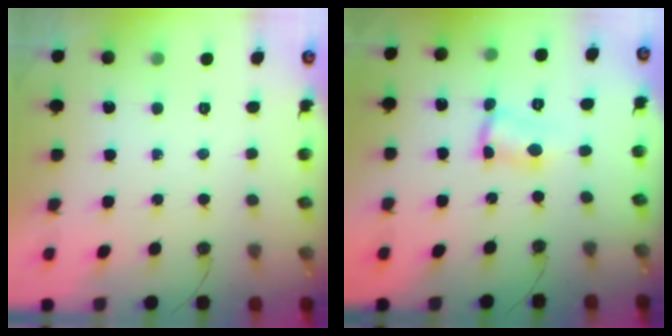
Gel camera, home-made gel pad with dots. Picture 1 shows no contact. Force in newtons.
{"total": 2.3, "press": 2.2, "slide": 0.6}